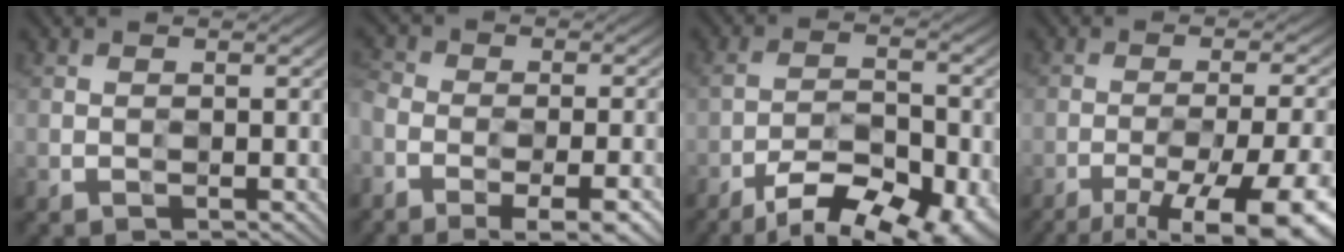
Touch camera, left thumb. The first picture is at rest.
{"total": 10.3, "force": [-7.2, 4.3, 6.0], "torque": [-0.100, -0.015, -0.097]}
{"total": 10.7, "force": [-8.3, 3.4, 6.0], "torque": [-0.104, -0.013, -0.123]}
{"total": 14.1, "force": [-9.8, 3.0, 9.7], "torque": [-0.145, -0.015, -0.132]}